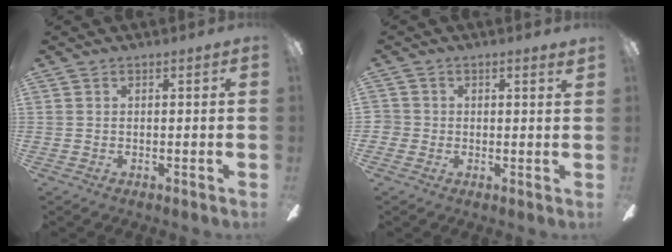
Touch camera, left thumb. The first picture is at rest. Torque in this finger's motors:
{"motor_torque": [-0.02, 0.07, -0.08, 0.24, 0.00]}